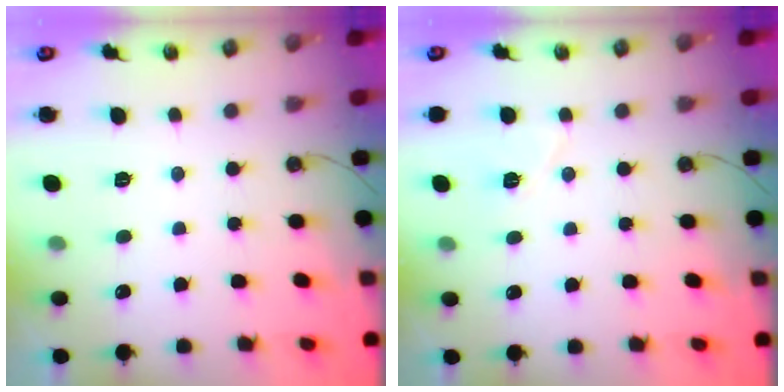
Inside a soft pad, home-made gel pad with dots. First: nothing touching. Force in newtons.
{"total": 5.4, "press": 5.0, "slide": 1.8}